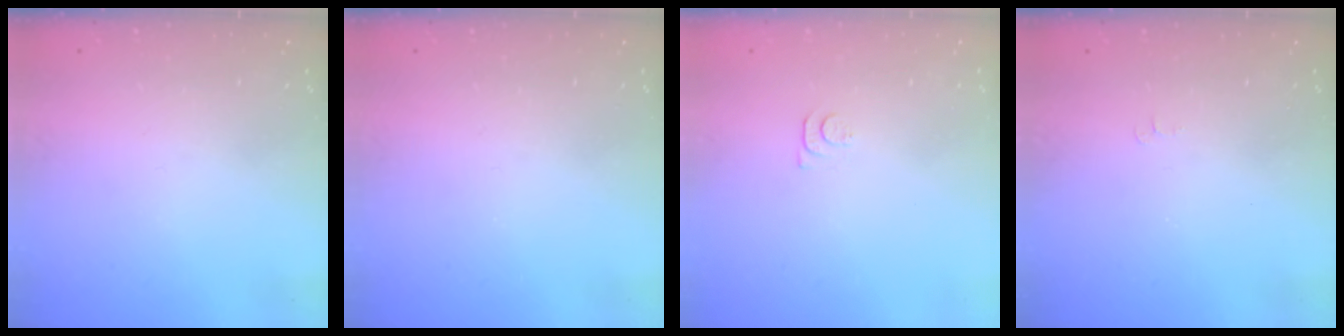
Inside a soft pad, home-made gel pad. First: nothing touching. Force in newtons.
{"total": 0.0}
{"total": 7.2, "press": 7.1, "slide": 0.8}
{"total": 3.6, "press": 3.6, "slide": 0.4}